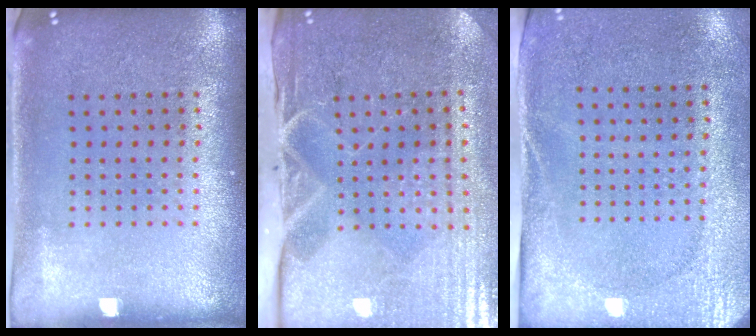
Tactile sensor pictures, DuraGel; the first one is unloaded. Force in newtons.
{"total": 4.8, "press": 4.1, "slide": 2.6}
{"total": 2.7, "press": 2.2, "slide": 1.6}